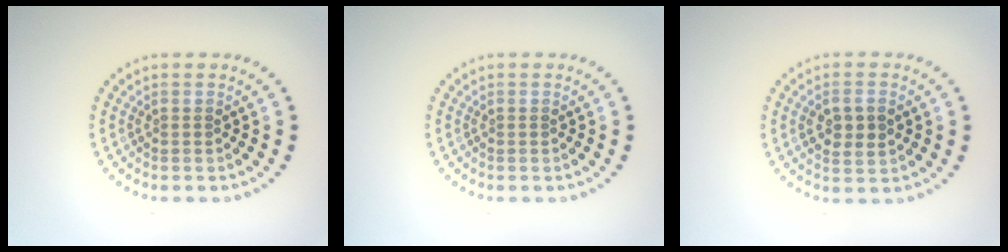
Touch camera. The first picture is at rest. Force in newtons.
{"total": 0.0}
{"total": 2.7, "press": 2.7, "slide": 0.4}